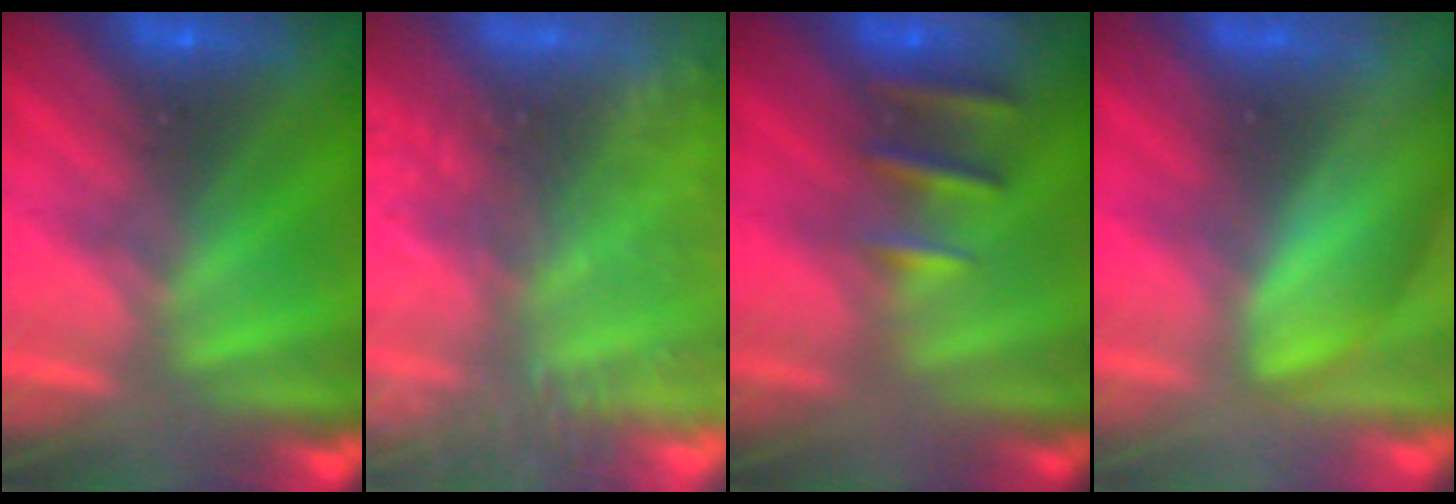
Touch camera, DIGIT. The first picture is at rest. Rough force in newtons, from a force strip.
{"total": 7.3}
{"total": 2.4}
{"total": 3.9}